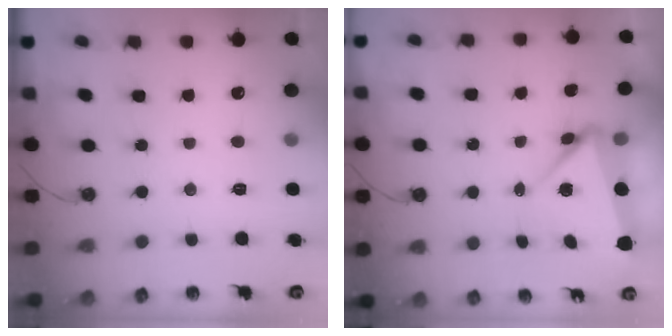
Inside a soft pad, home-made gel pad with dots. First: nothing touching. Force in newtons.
{"total": 5.7, "press": 5.7, "slide": 0.4}